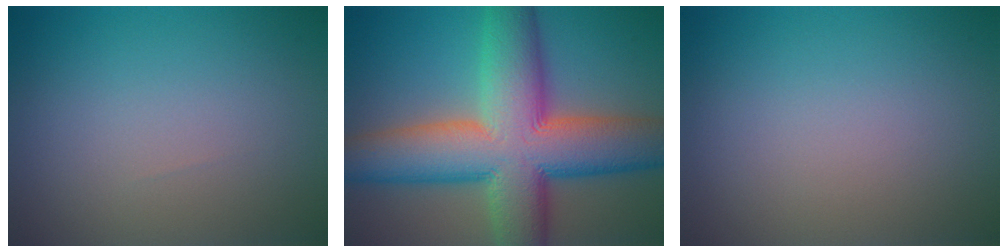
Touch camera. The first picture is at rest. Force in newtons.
{"total": 14.8, "press": 14.8, "slide": 0.7}
{"total": 0.0}